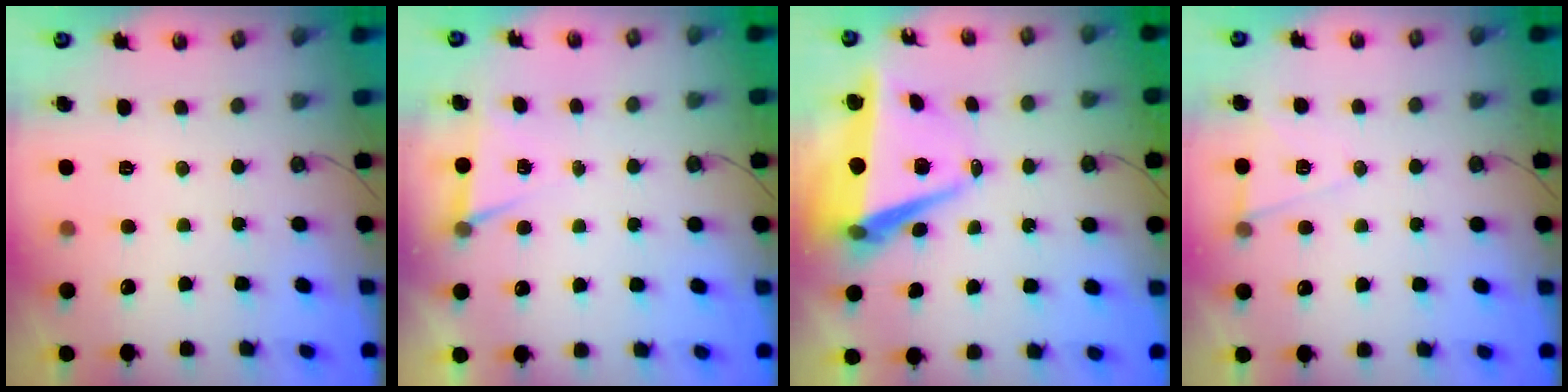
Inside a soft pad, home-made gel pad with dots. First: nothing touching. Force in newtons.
{"total": 5.0, "press": 2.2, "slide": 4.5}
{"total": 8.3, "press": 7.2, "slide": 4.1}
{"total": 6.9, "press": 5.3, "slide": 4.5}